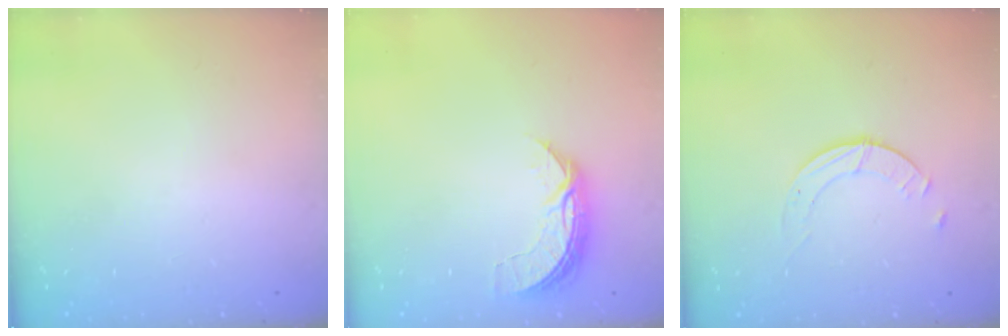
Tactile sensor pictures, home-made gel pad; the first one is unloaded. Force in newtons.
{"total": 7.2, "press": 7.2, "slide": 0.6}
{"total": 2.3, "press": 2.3, "slide": 0.3}